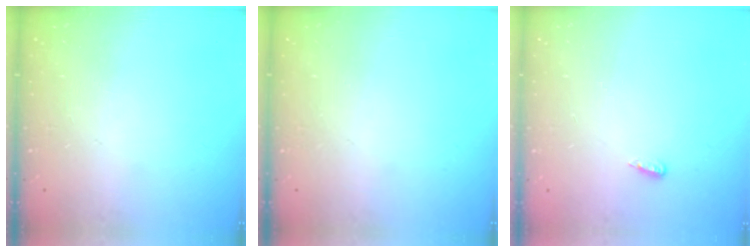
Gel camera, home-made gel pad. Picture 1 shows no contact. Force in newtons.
{"total": 0.0}
{"total": 4.4, "press": 3.4, "slide": 2.9}